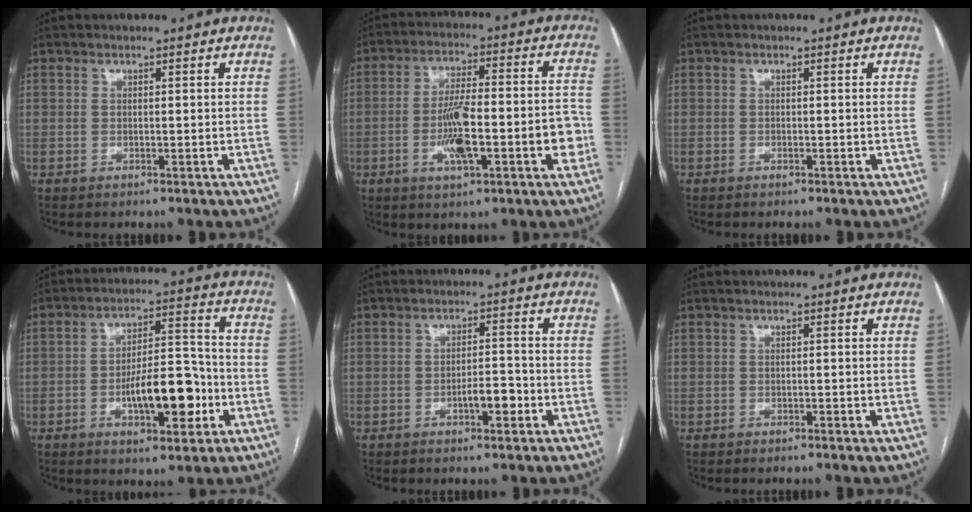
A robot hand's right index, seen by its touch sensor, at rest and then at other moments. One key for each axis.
{"total": 13.4, "fx": -3.5, "fy": 2.9, "fz": 12.6, "tx": -0.203, "ty": 0.027, "tz": -0.049}
{"total": 0.0}
{"total": 11.9, "fx": -3.6, "fy": 4.1, "fz": 10.6, "tx": -0.166, "ty": 0.018, "tz": -0.053}
{"total": 3.8, "fx": -1.7, "fy": 1.1, "fz": 3.2, "tx": -0.046, "ty": 0.005, "tz": -0.028}
{"total": 0.0}